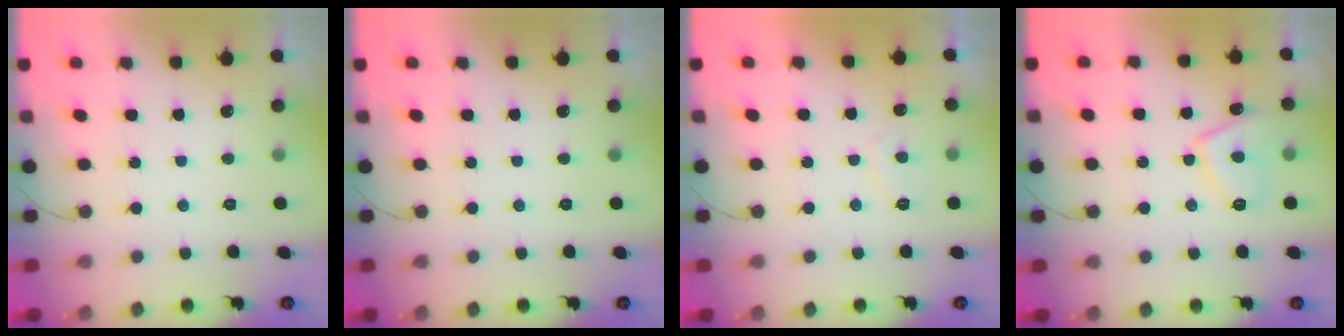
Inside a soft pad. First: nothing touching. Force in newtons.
{"total": 0.0}
{"total": 2.6, "press": 2.5, "slide": 0.8}
{"total": 8.9, "press": 8.8, "slide": 1.2}